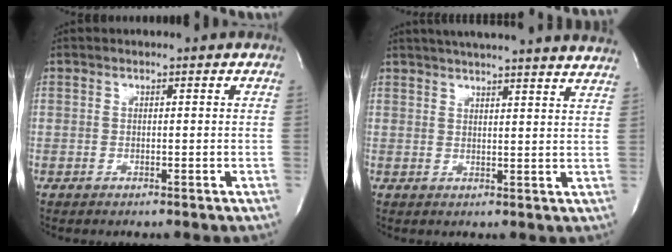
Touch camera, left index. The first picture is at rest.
{"total": 23.1, "force": [21.2, 0.4, 9.2], "torque": [-0.146, -0.013, 0.260]}